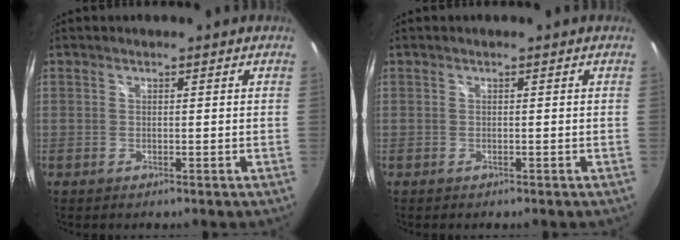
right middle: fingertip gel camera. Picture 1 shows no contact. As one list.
[{"total": 0.0}]